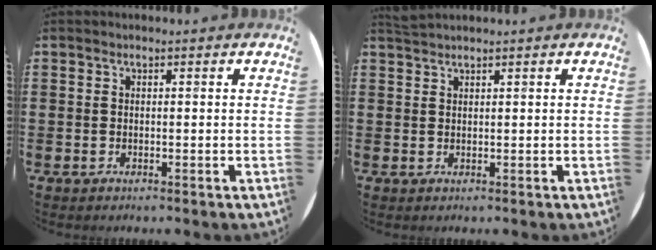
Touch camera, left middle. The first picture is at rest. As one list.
[{"total": 1.2, "force": [1.1, -0.2, 0.0], "torque": [-0.001, 0.000, 0.022]}]